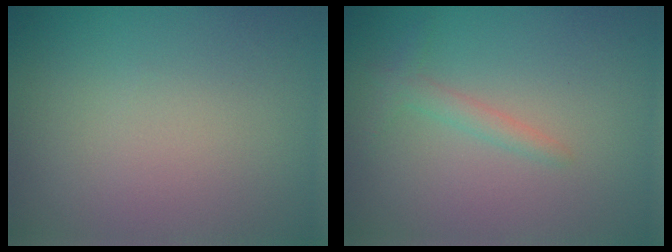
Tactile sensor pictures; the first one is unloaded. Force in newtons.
{"total": 1.4, "press": 1.4, "slide": 0.1}